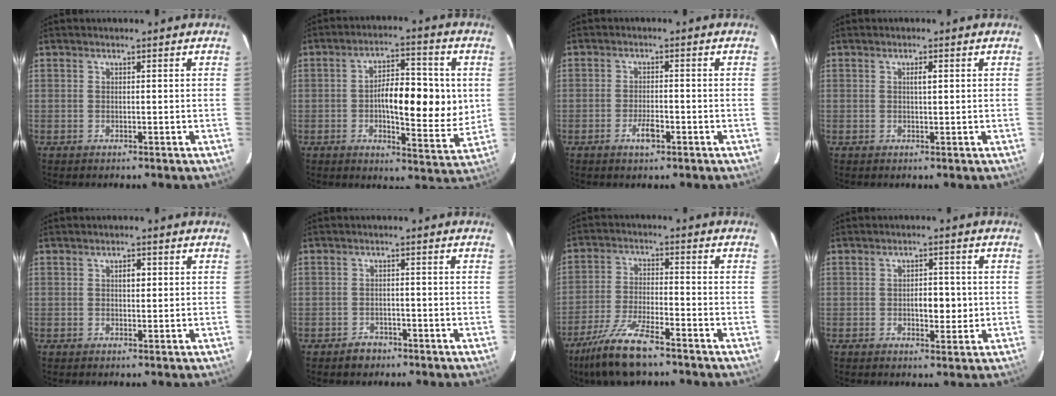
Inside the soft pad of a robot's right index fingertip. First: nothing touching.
{"total": 13.1, "force": [0.4, 4.6, 12.3], "torque": [-0.181, 0.008, 0.008]}
{"total": 3.0, "force": [-1.6, 0.9, 2.4], "torque": [-0.044, 0.001, -0.026]}
{"total": 1.3, "force": [0.4, 0.2, 1.3], "torque": [-0.023, 0.002, 0.006]}
{"total": 1.7, "force": [0.4, 0.8, 1.4], "torque": [-0.024, 0.002, 0.007]}
{"total": 2.5, "force": [-1.8, 1.7, 0.5], "torque": [-0.010, 0.006, -0.026]}
{"total": 10.2, "force": [-7.6, 1.5, 6.7], "torque": [-0.134, -0.025, -0.141]}
{"total": 4.1, "force": [-0.4, 2.0, 3.6], "torque": [-0.048, 0.002, -0.001]}